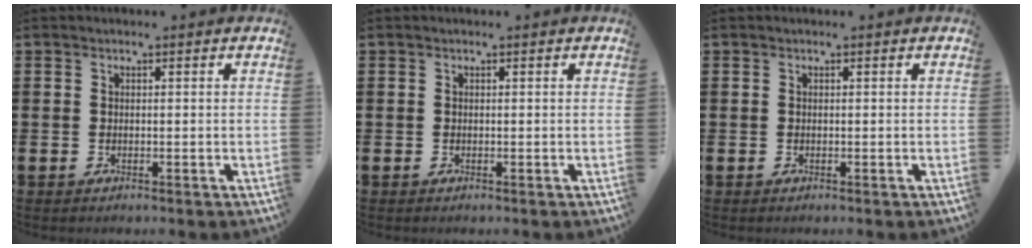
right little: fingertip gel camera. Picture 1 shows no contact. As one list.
[{"total": 0.0}, {"total": 0.0}]